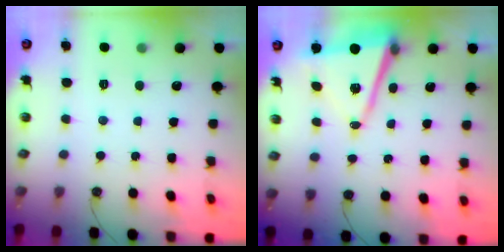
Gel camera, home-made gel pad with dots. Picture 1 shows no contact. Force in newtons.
{"total": 11.1, "press": 10.7, "slide": 3.0}